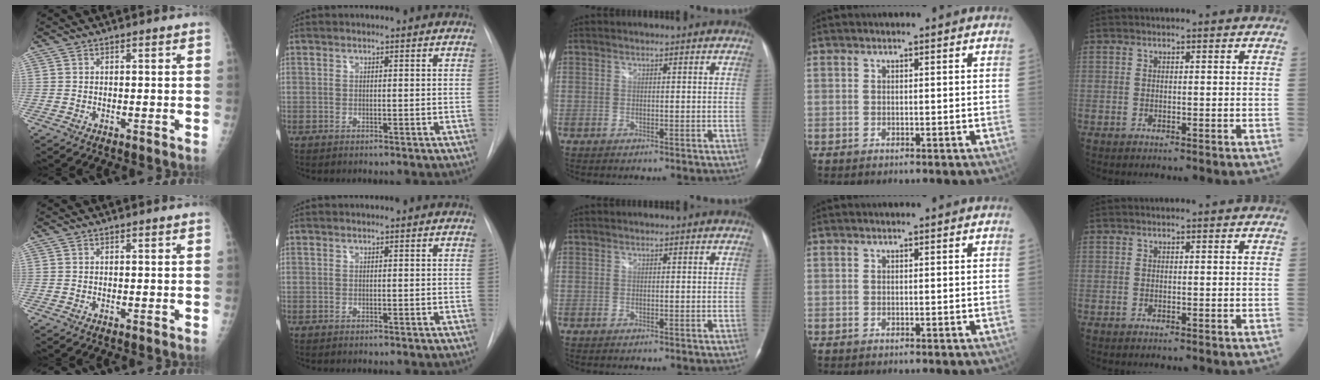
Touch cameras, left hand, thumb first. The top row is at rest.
{}